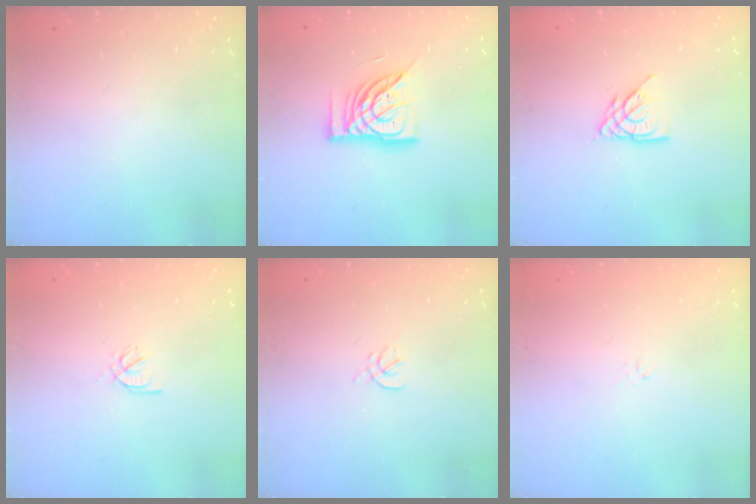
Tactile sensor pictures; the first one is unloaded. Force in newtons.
{"total": 14.5, "press": 14.5, "slide": 1.0}
{"total": 7.6, "press": 7.6, "slide": 0.5}
{"total": 2.2, "press": 2.2, "slide": 0.0}
{"total": 1.6, "press": 1.5, "slide": 0.6}
{"total": 0.7, "press": 0.5, "slide": 0.4}